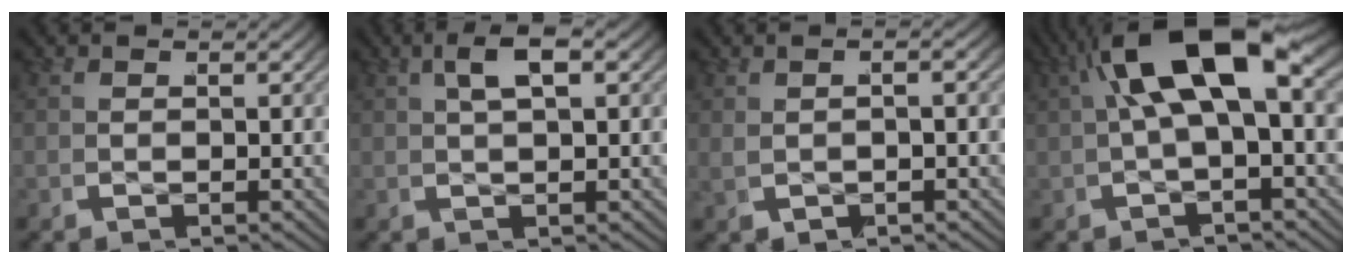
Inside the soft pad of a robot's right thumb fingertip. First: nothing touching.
{"total": 3.0, "force": [1.4, 0.2, 2.6], "torque": [-0.041, 0.017, 0.023]}
{"total": 0.5, "force": [-0.3, -0.3, 0.4], "torque": [-0.016, 0.004, -0.005]}
{"total": 8.3, "force": [1.7, 3.3, 7.5], "torque": [-0.149, 0.021, 0.022]}